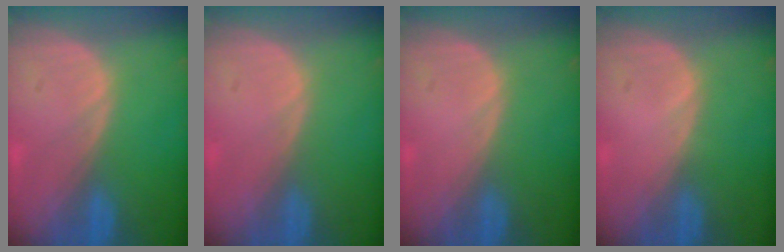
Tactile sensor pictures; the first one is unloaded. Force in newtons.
{"total": 0.0}
{"total": 0.0}
{"total": 0.0}